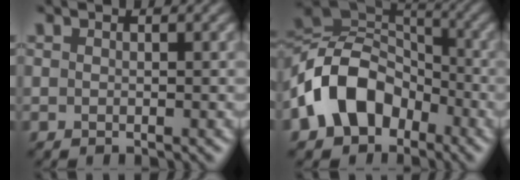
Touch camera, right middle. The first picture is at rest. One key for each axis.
{"total": 9.7, "fx": -4.0, "fy": 7.0, "fz": 5.5, "tx": -0.099, "ty": 0.008, "tz": -0.094}